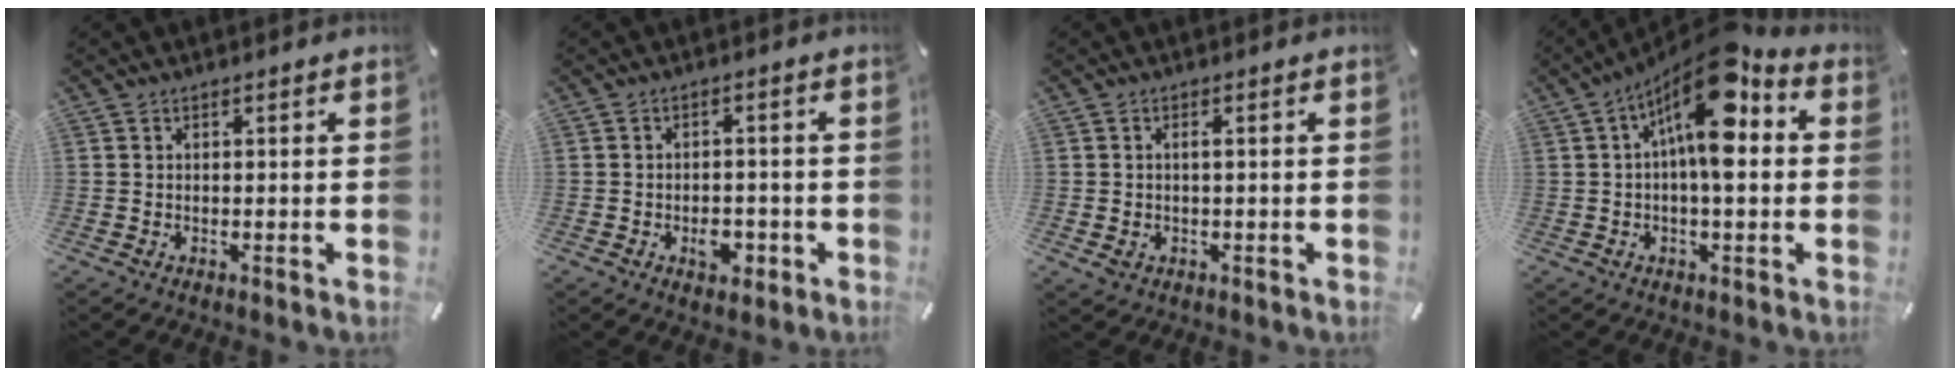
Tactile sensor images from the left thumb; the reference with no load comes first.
{"total": 4.7, "force": [-2.0, 3.1, 2.9], "torque": [-0.036, 0.007, -0.032]}
{"total": 1.5, "force": [-0.2, 0.8, 1.3], "torque": [-0.026, 0.003, -0.004]}
{"total": 13.9, "force": [4.0, 4.9, 12.4], "torque": [-0.213, -0.032, 0.061]}